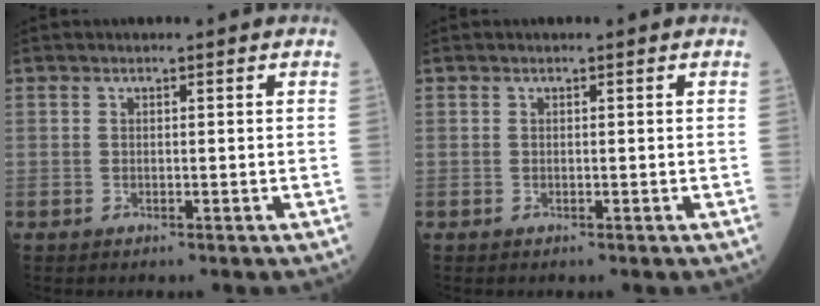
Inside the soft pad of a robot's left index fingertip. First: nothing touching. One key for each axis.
{"total": 0.0}